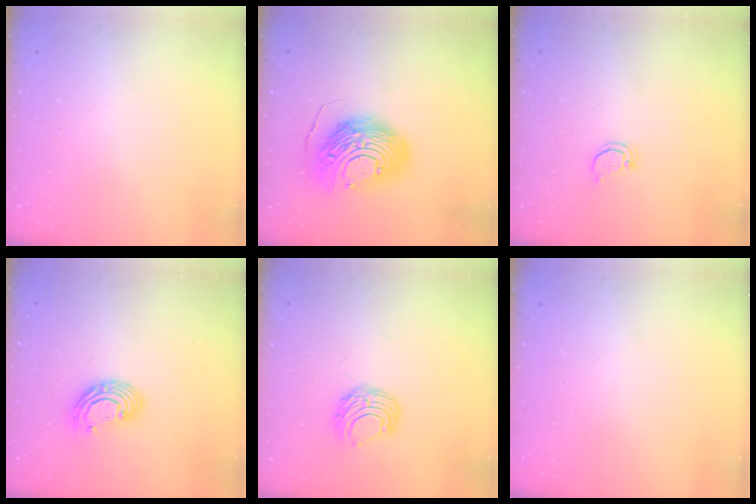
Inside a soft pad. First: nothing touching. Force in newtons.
{"total": 16.2, "press": 16.2, "slide": 1.3}
{"total": 2.0, "press": 2.0, "slide": 0.2}
{"total": 9.0, "press": 9.0, "slide": 0.7}
{"total": 7.6, "press": 7.6, "slide": 0.5}
{"total": 0.0}